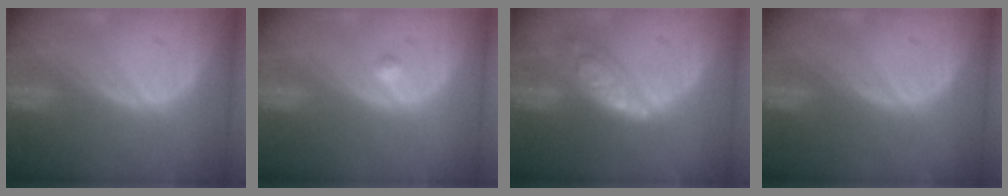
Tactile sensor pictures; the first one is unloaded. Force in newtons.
{"total": 0.8, "press": 0.8, "slide": 0.1}
{"total": 7.2, "press": 7.2, "slide": 0.6}
{"total": 0.0}